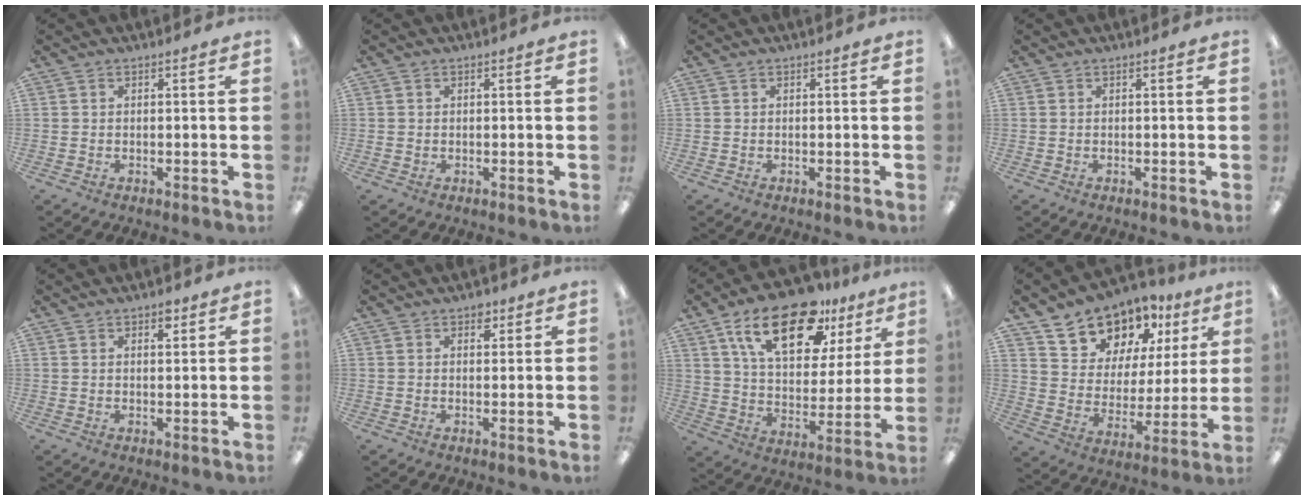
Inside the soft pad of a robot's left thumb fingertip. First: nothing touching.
{"total": 0.6, "force": [0.1, 0.6, 0.1], "torque": [-0.002, 0.005, 0.002]}
{"total": 0.0}
{"total": 0.0}
{"total": 2.5, "force": [1.7, 1.3, 1.3], "torque": [-0.004, -0.008, 0.024]}
{"total": 2.5, "force": [1.5, 1.6, 1.2], "torque": [-0.001, -0.005, 0.021]}
{"total": 21.4, "force": [13.1, 10.2, 13.5], "torque": [-0.220, -0.056, 0.223]}
{"total": 14.2, "force": [11.8, 7.4, 2.7], "torque": [-0.072, -0.090, 0.223]}